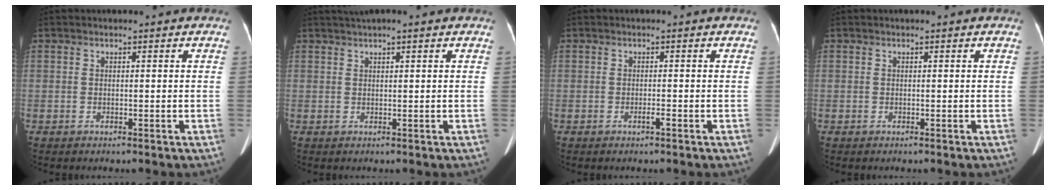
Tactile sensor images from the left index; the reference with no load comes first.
{"total": 2.8, "force": [2.2, -0.1, 1.8], "torque": [-0.029, 0.026, 0.040]}
{"total": 0.8, "force": [-0.6, 0.0, 0.6], "torque": [-0.011, 0.000, -0.011]}
{"total": 0.0}